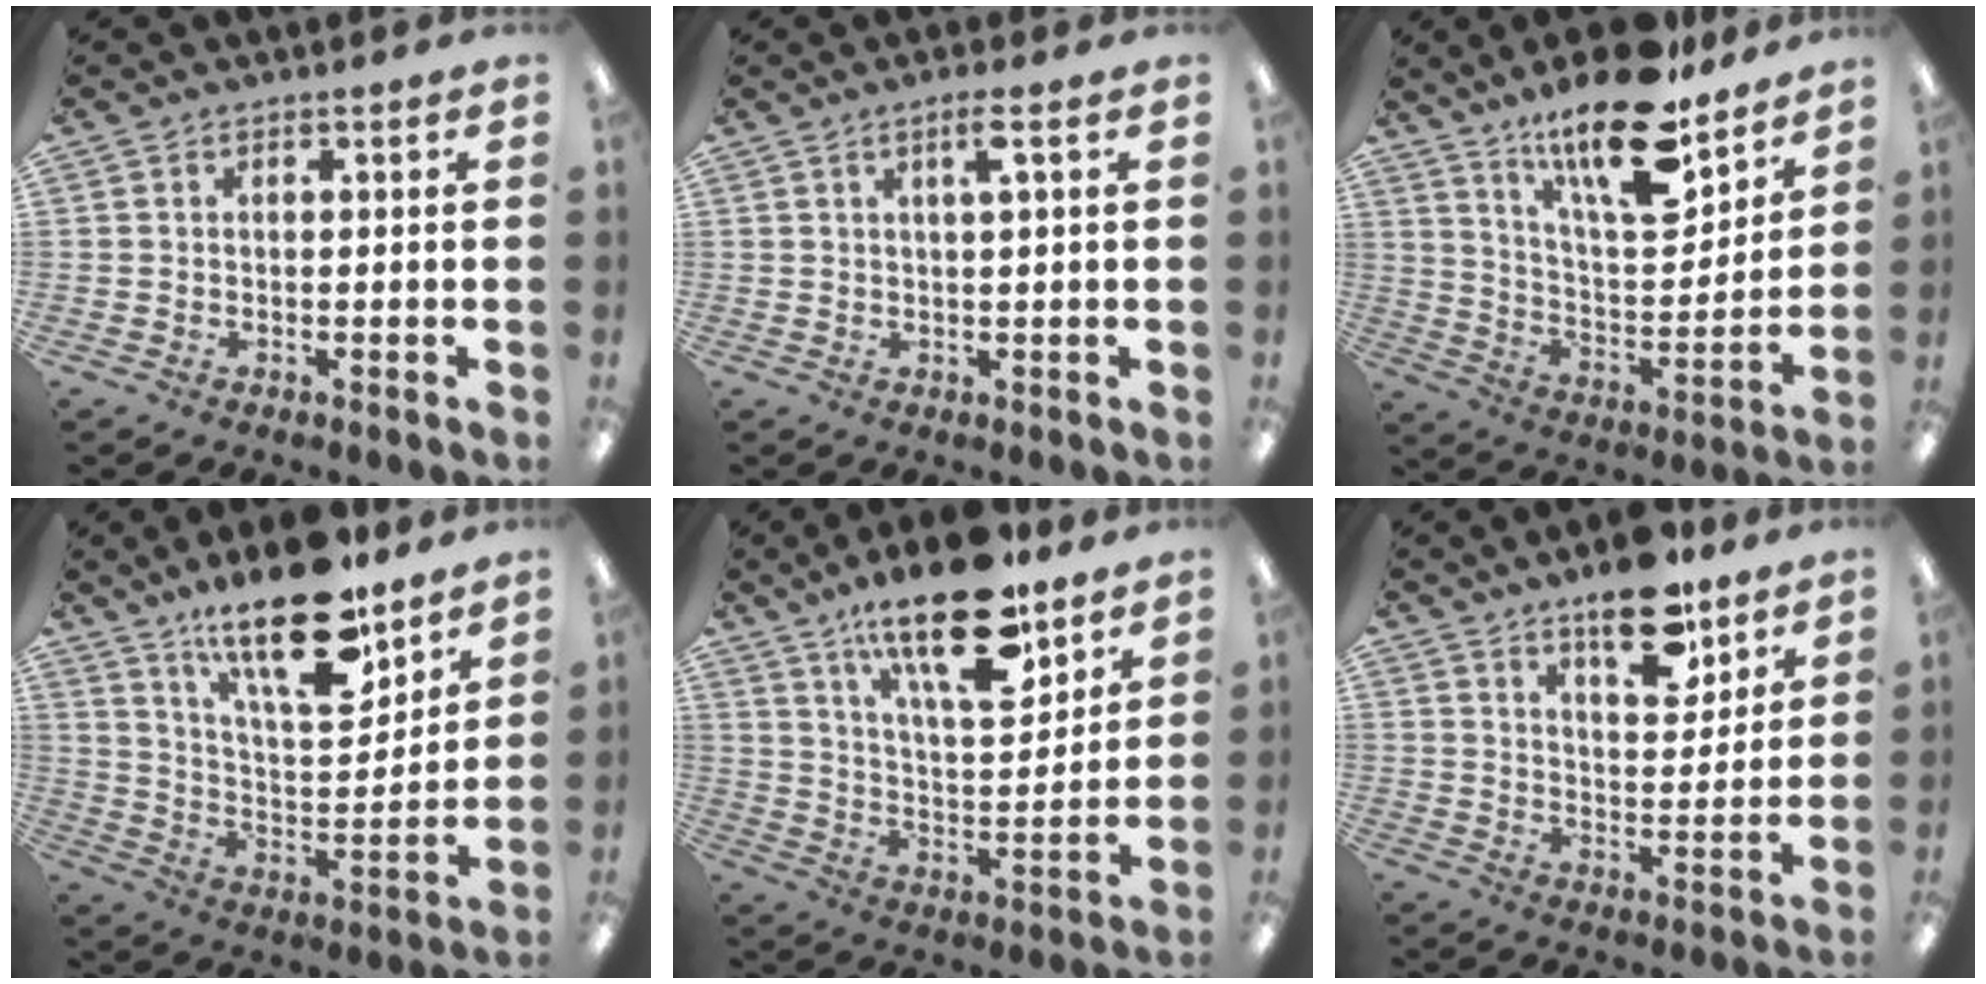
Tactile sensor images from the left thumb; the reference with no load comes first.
{"total": 3.2, "force": [1.7, 0.2, 2.7], "torque": [-0.050, -0.001, 0.025]}
{"total": 18.8, "force": [14.3, 5.8, 10.8], "torque": [-0.183, -0.093, 0.241]}
{"total": 20.4, "force": [14.6, 6.9, 12.5], "torque": [-0.202, -0.093, 0.245]}
{"total": 19.5, "force": [13.5, 6.6, 12.4], "torque": [-0.194, -0.080, 0.221]}
{"total": 12.6, "force": [9.7, 5.1, 6.3], "torque": [-0.070, -0.063, 0.166]}